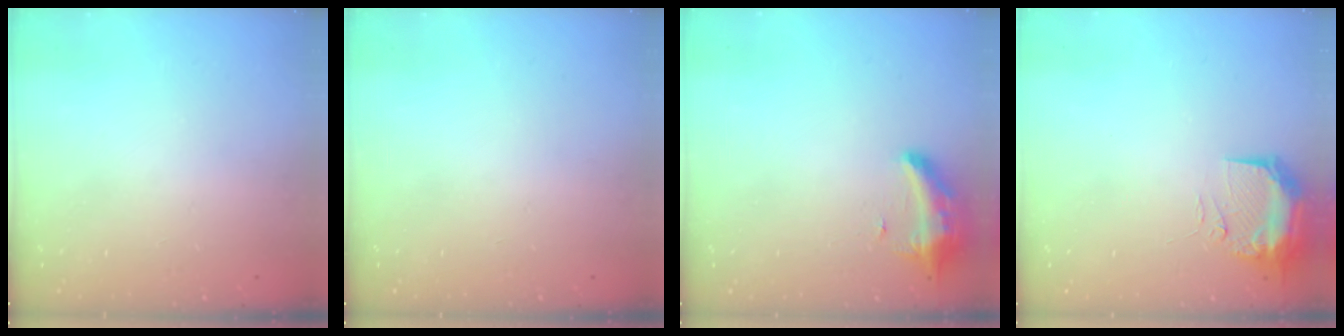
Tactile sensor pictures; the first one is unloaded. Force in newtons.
{"total": 0.0}
{"total": 12.2, "press": 9.7, "slide": 7.4}
{"total": 14.8, "press": 11.3, "slide": 9.5}